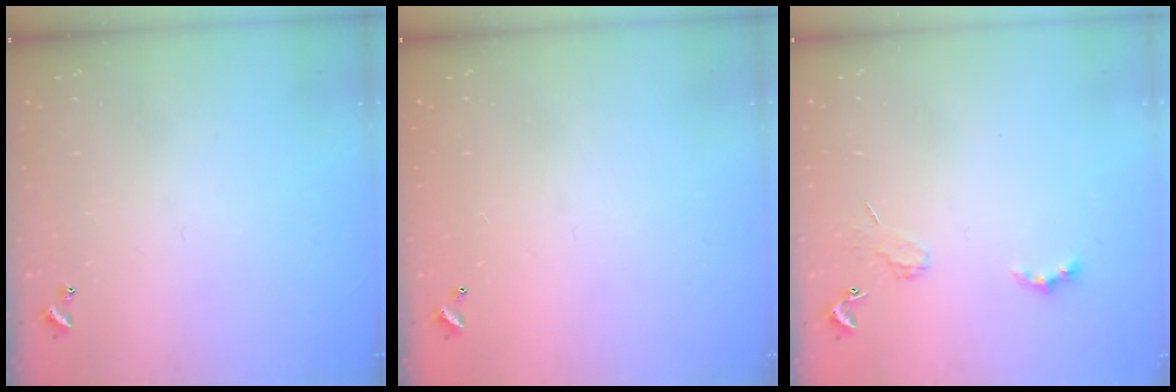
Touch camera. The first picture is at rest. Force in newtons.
{"total": 2.9, "press": 2.9, "slide": 0.1}
{"total": 2.0, "press": 1.9, "slide": 0.4}